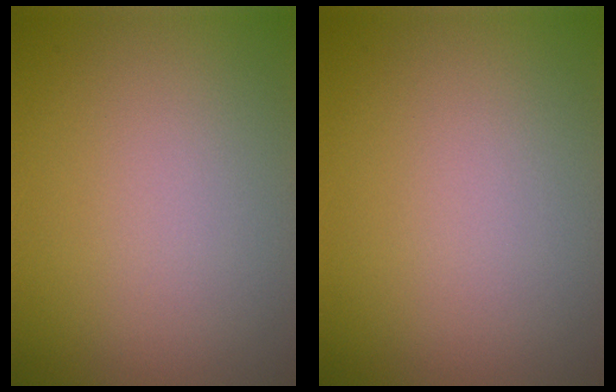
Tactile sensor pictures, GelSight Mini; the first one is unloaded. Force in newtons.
{"total": 0.0}